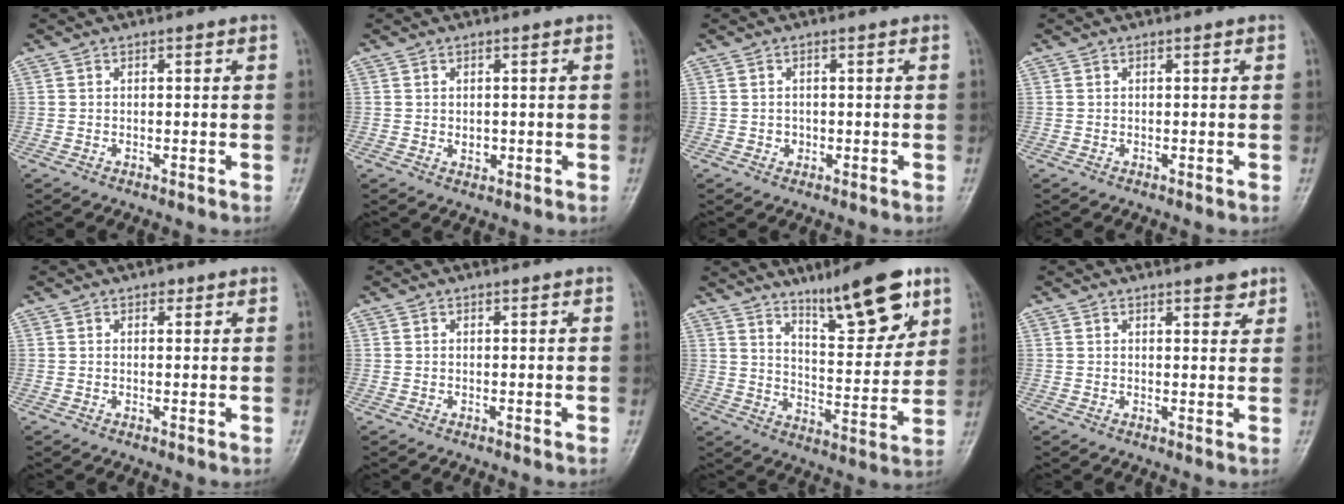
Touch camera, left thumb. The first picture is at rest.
{"total": 1.8, "force": [0.1, 1.3, 1.2], "torque": [-0.012, -0.002, 0.005]}
{"total": 1.3, "force": [-0.1, 1.2, 0.4], "torque": [0.000, 0.003, 0.000]}
{"total": 0.0}
{"total": 1.2, "force": [0.7, 0.7, 0.6], "torque": [0.000, -0.002, 0.007]}
{"total": 0.0}
{"total": 15.0, "force": [9.7, 4.1, 10.7], "torque": [-0.133, -0.061, 0.159]}
{"total": 2.7, "force": [2.0, 1.1, 1.6], "torque": [-0.009, -0.011, 0.025]}